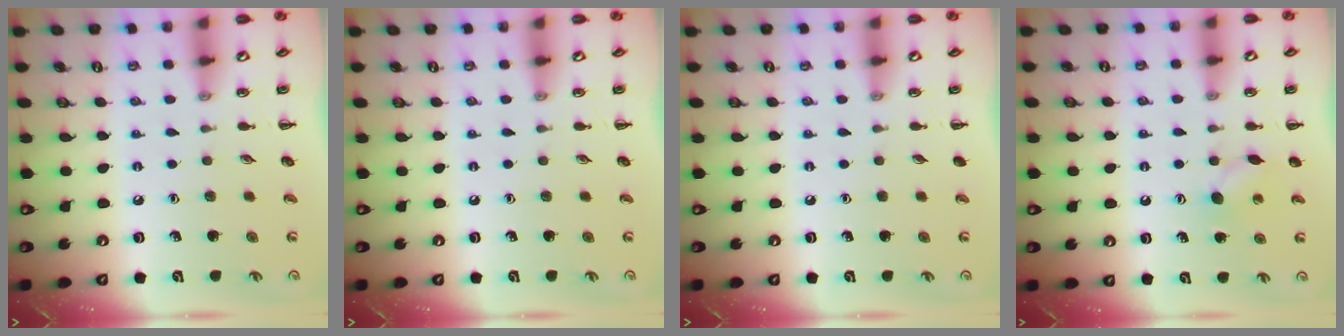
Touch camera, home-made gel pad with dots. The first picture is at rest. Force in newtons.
{"total": 0.0}
{"total": 0.0}
{"total": 6.3, "press": 6.2, "slide": 1.4}